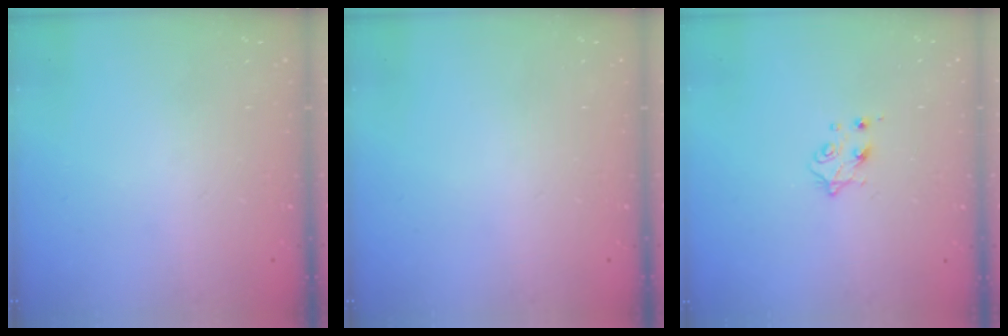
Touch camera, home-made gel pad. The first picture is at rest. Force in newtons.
{"total": 0.0}
{"total": 5.2, "press": 5.2, "slide": 0.5}